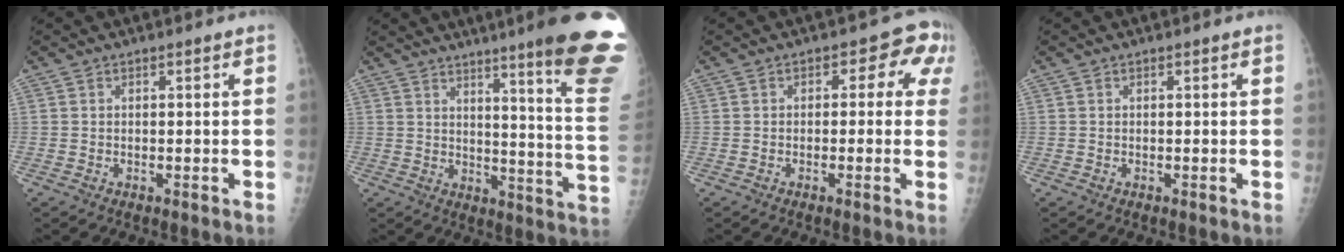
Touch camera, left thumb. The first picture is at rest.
{"total": 22.3, "force": [15.6, 0.9, 16.0], "torque": [-0.179, -0.106, 0.195]}
{"total": 5.9, "force": [1.1, 3.9, 4.3], "torque": [0.001, 0.018, -0.003]}
{"total": 0.0}